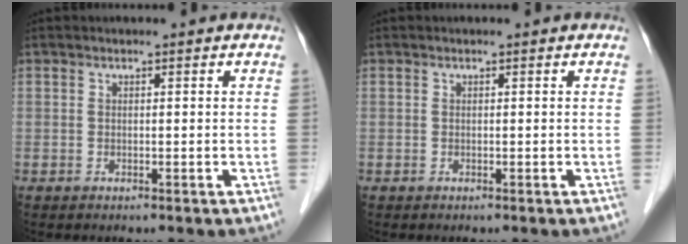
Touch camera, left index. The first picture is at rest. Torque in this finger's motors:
{"motor_torque": [0.00, 0.00, 0.00, 0.00]}